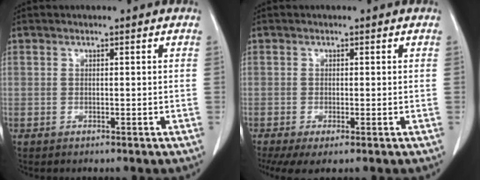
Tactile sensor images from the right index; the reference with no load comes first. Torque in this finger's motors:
{"motor_torque": [0.21, -0.13, 0.10, 0.03]}